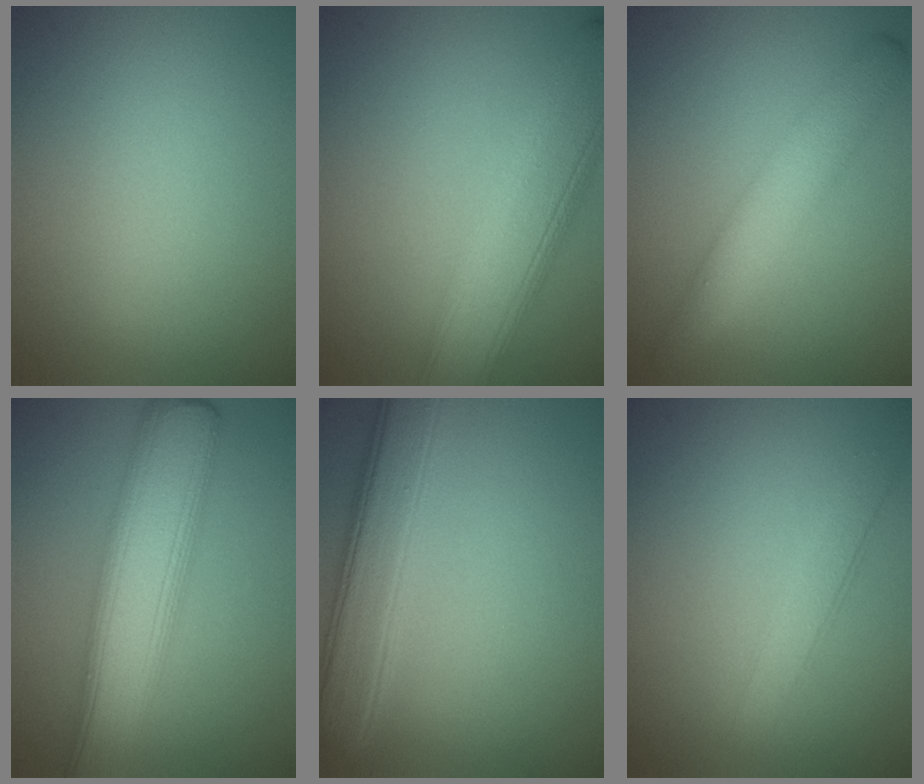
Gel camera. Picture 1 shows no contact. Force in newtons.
{"total": 8.7, "press": 8.7, "slide": 0.5}
{"total": 4.0, "press": 4.0, "slide": 0.1}
{"total": 9.2, "press": 9.2, "slide": 0.4}
{"total": 5.6, "press": 5.6, "slide": 0.1}
{"total": 2.5, "press": 2.5, "slide": 0.1}